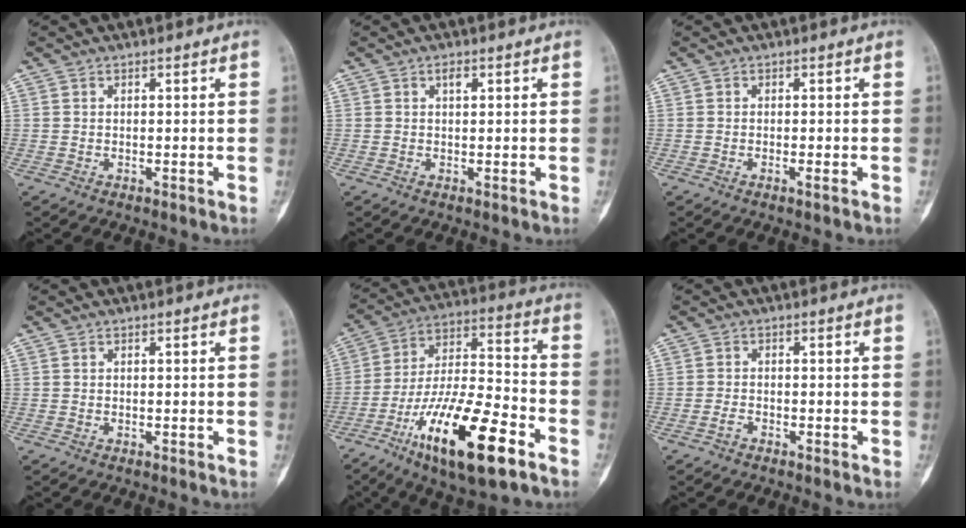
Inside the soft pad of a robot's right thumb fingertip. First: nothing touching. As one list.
[{"total": 1.2, "force": [0.7, 0.6, 0.8], "torque": [-0.011, 0.000, 0.009]}, {"total": 1.0, "force": [-0.5, 0.1, 0.9], "torque": [-0.016, 0.000, -0.008]}, {"total": 0.0}, {"total": 22.1, "force": [-11.4, 6.6, 17.8], "torque": [-0.337, 0.054, -0.196]}, {"total": 1.0, "force": [-0.8, 0.5, 0.4], "torque": [-0.011, 0.003, -0.018]}]